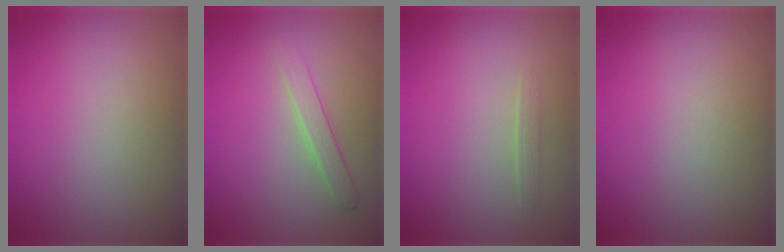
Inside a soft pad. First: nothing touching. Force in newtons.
{"total": 1.7, "press": 1.7, "slide": 0.1}
{"total": 0.6, "press": 0.6, "slide": 0.0}
{"total": 0.0}